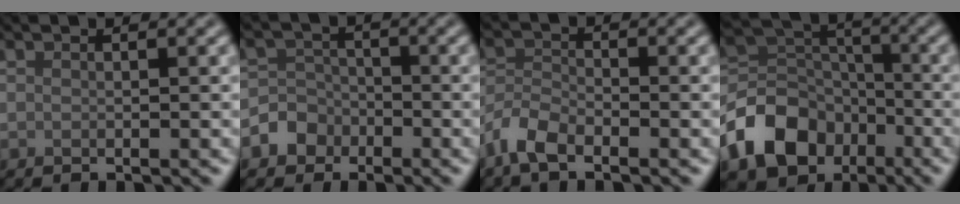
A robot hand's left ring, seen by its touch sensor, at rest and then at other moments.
{"total": 3.3, "force": [-1.6, 2.8, 0.5], "torque": [0.014, 0.008, -0.049]}
{"total": 3.2, "force": [-2.4, 1.2, 1.7], "torque": [-0.034, 0.000, -0.062]}
{"total": 8.6, "force": [-4.5, 6.1, 4.1], "torque": [-0.074, -0.002, -0.094]}